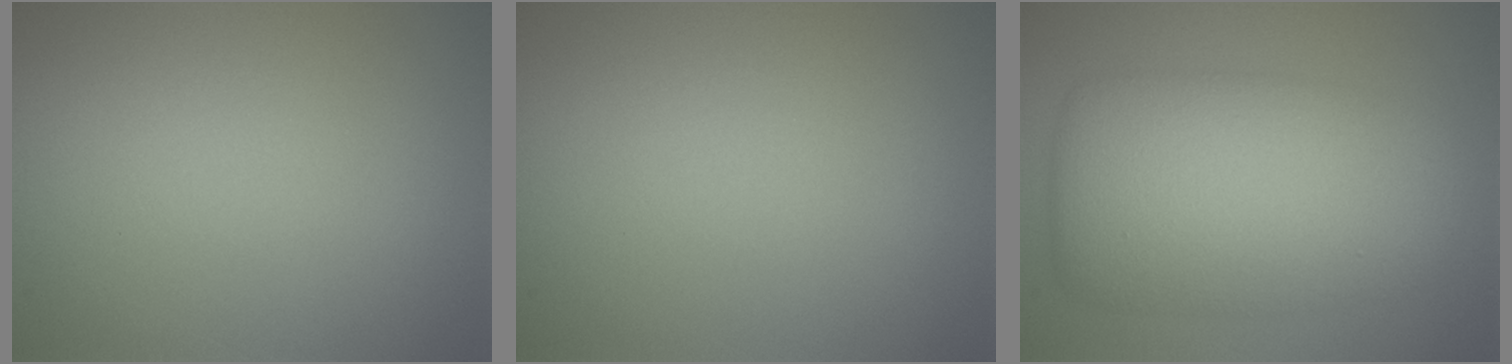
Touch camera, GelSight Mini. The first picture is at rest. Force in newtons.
{"total": 0.0}
{"total": 10.0, "press": 10.0, "slide": 0.1}